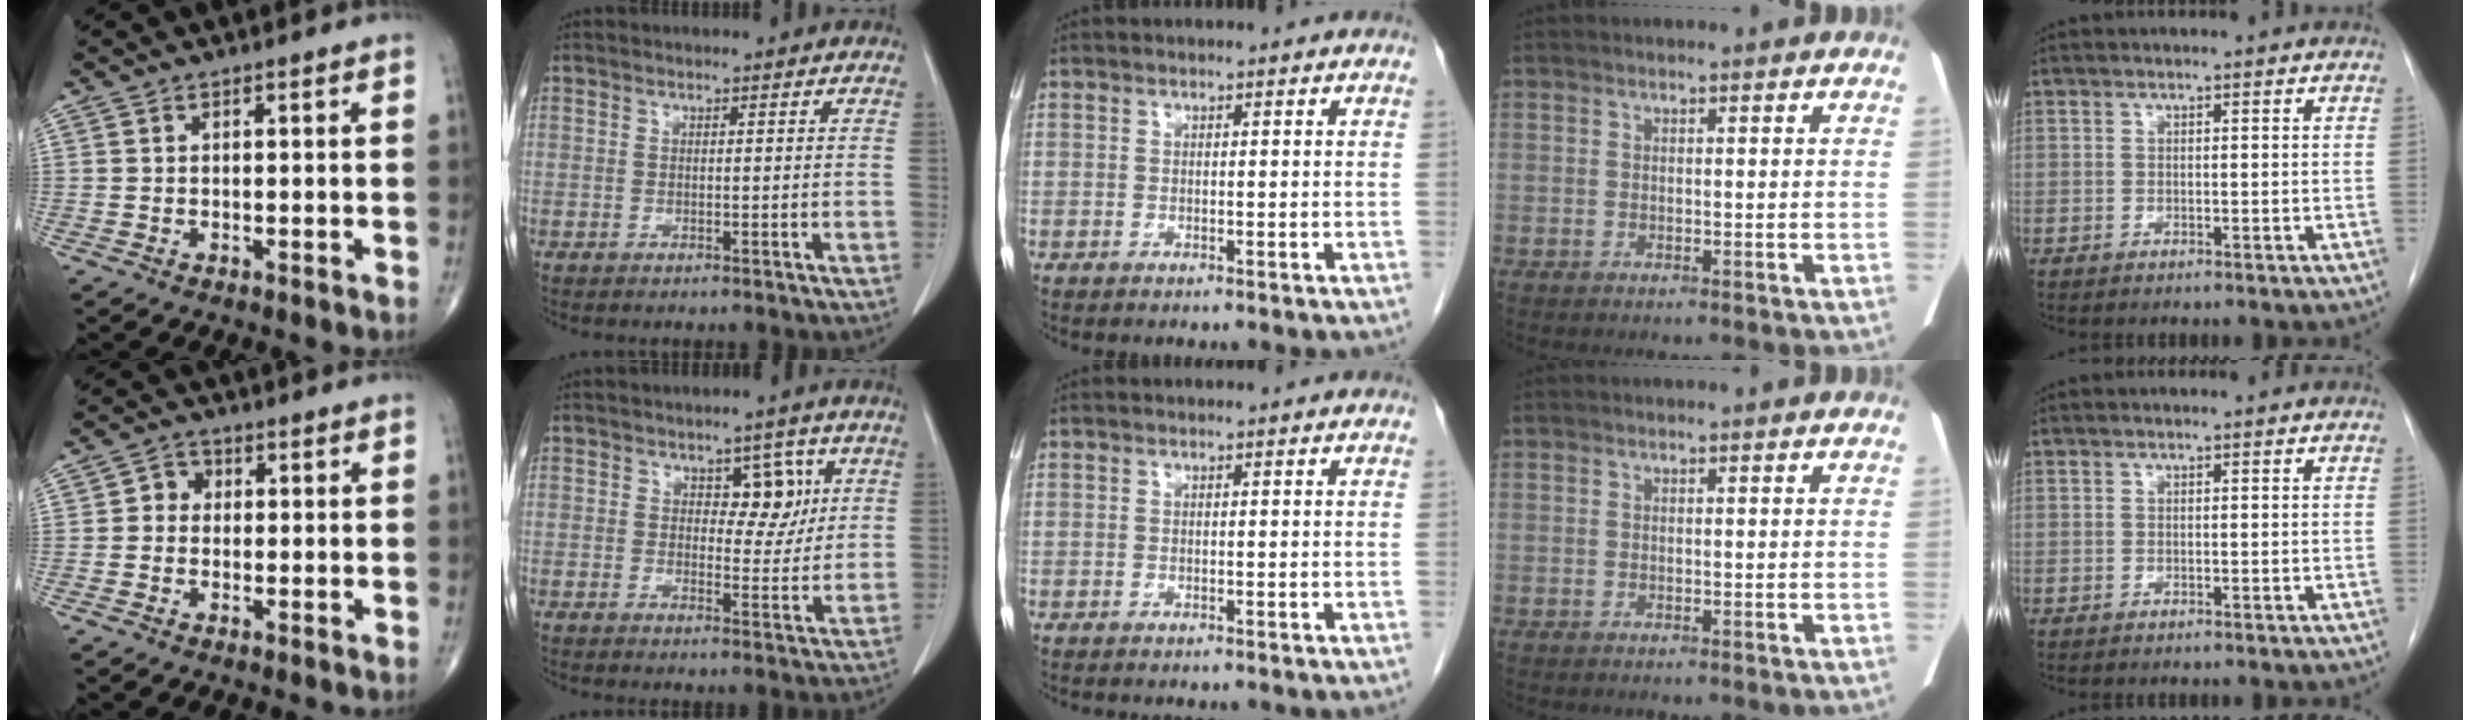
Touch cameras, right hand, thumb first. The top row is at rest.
{"thumb": {"total": 2.9, "force": [0.0, 2.6, 1.3], "torque": [0.001, 0.009, -0.011]}, "index": {"total": 5.4, "force": [1.9, 3.1, 4.0], "torque": [-0.041, 0.006, 0.029]}}